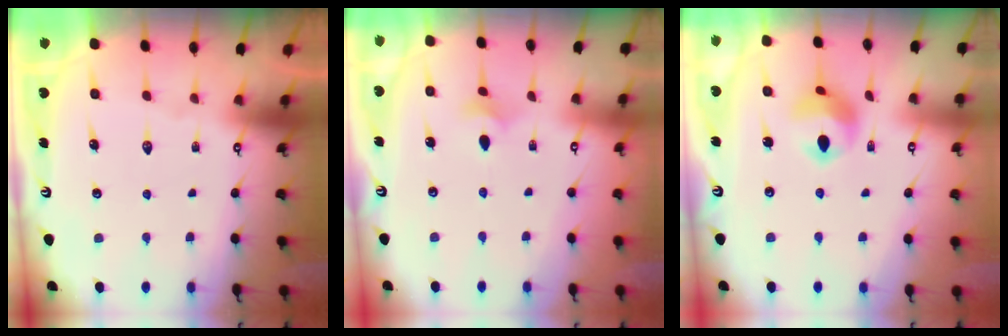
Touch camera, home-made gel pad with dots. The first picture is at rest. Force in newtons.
{"total": 3.0, "press": 2.9, "slide": 0.8}
{"total": 9.7, "press": 9.6, "slide": 1.4}